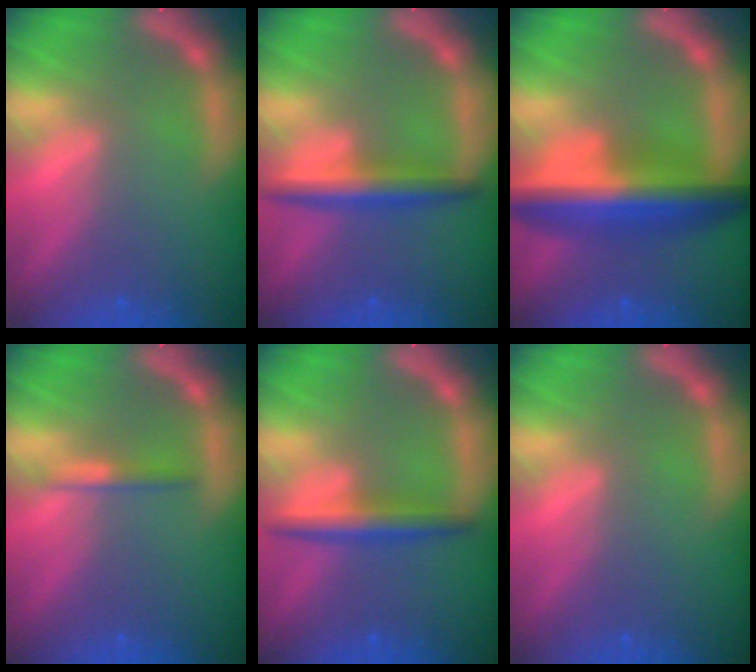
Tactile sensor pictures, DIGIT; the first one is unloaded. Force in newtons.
{"total": 4.0}
{"total": 9.0}
{"total": 1.4}
{"total": 3.5}
{"total": 0.0}